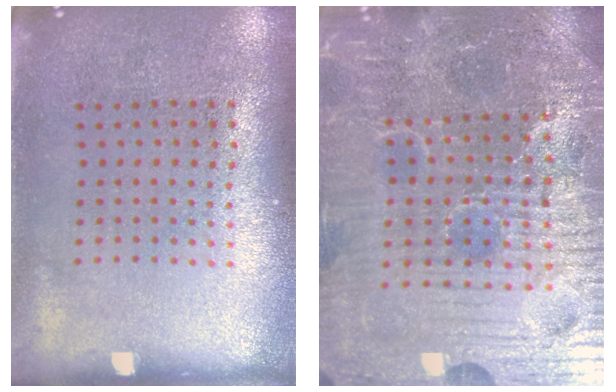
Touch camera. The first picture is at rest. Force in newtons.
{"total": 6.0, "press": 5.7, "slide": 2.0}